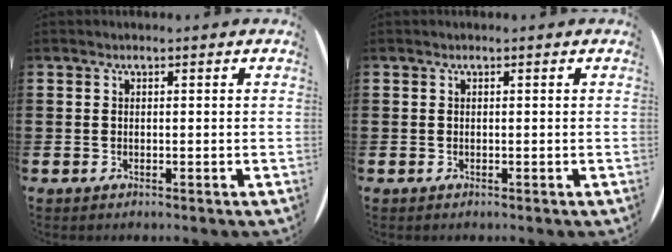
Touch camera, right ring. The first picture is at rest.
{"total": 0.0}